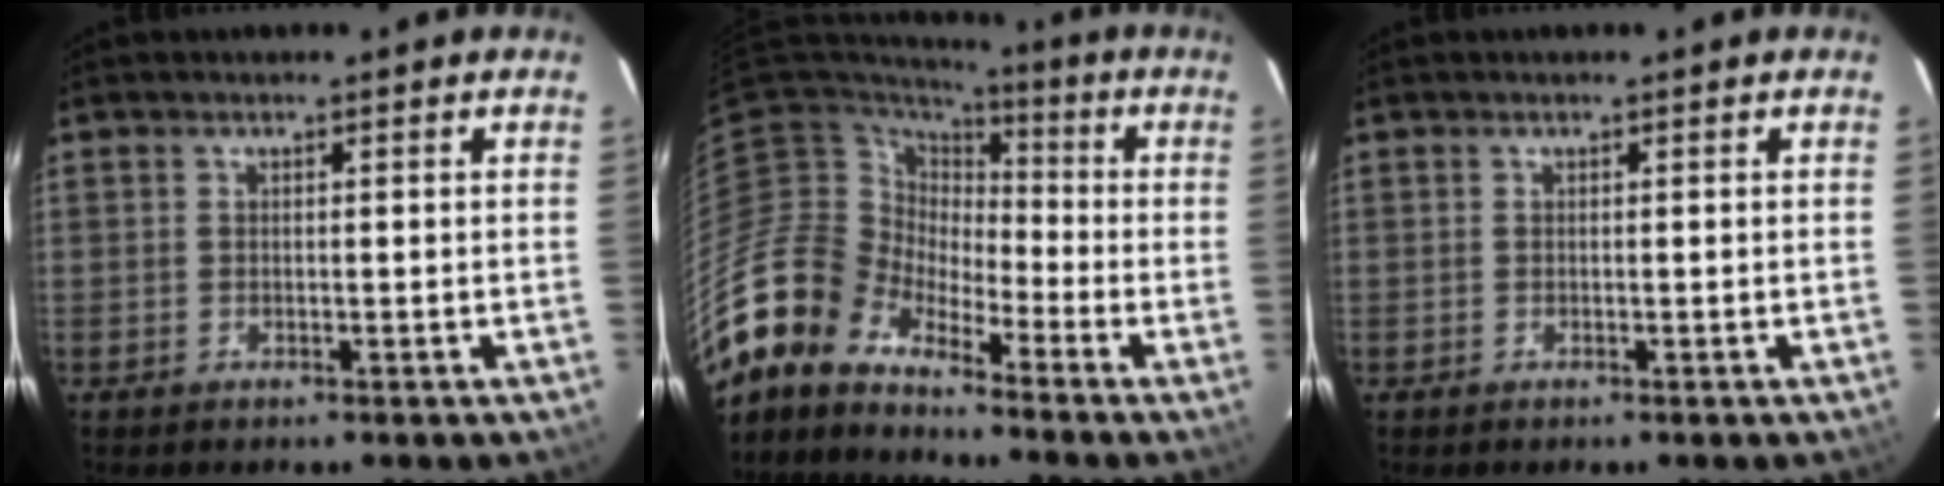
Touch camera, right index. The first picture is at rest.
{"total": 11.8, "force": [-10.3, 5.3, 2.1], "torque": [-0.045, 0.012, -0.211]}
{"total": 0.0}